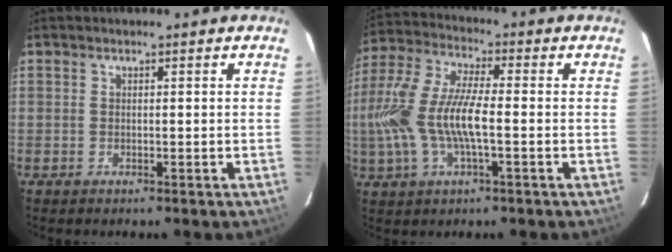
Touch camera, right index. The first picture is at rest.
{"total": 14.7, "force": [-2.3, 4.6, 13.8], "torque": [-0.291, 0.001, -0.047]}